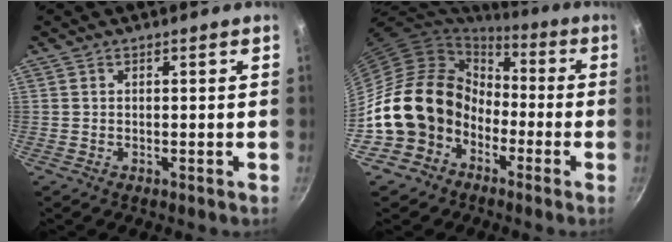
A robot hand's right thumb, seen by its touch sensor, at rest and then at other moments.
{"total": 16.6, "force": [-5.0, 13.8, 7.6], "torque": [-0.095, 0.057, -0.078]}